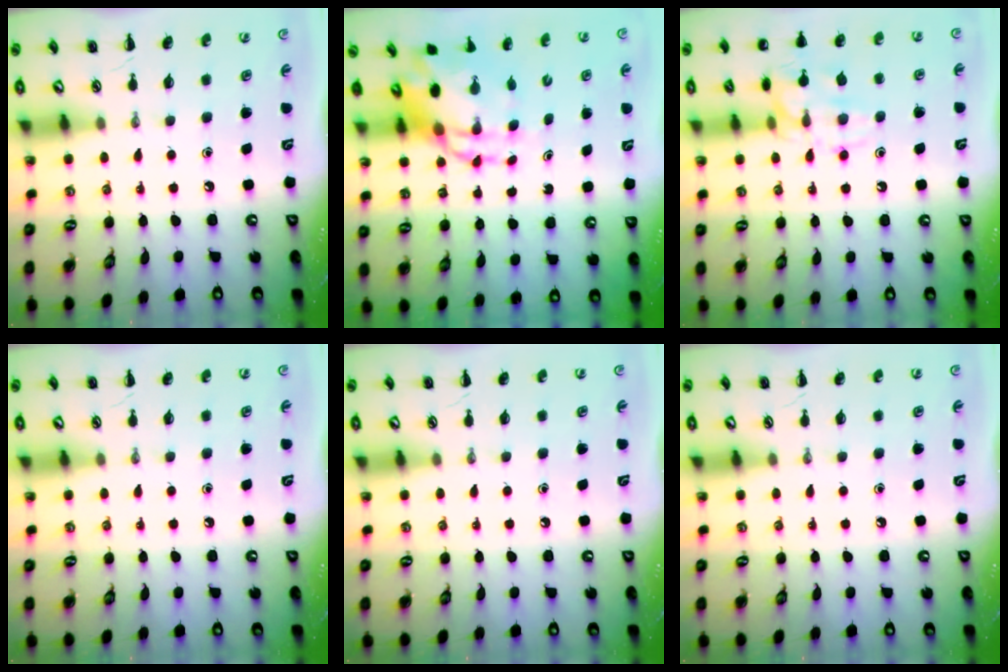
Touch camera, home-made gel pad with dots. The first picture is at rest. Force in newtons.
{"total": 7.8, "press": 7.5, "slide": 2.0}
{"total": 14.3, "press": 14.3, "slide": 1.0}
{"total": 0.0}
{"total": 0.0}
{"total": 0.0}